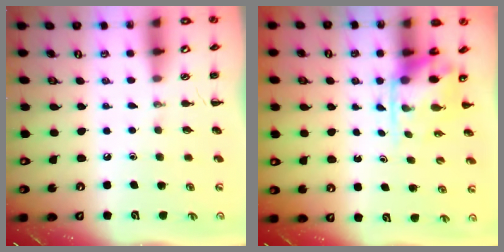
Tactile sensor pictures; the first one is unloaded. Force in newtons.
{"total": 3.7, "press": 3.7, "slide": 0.6}